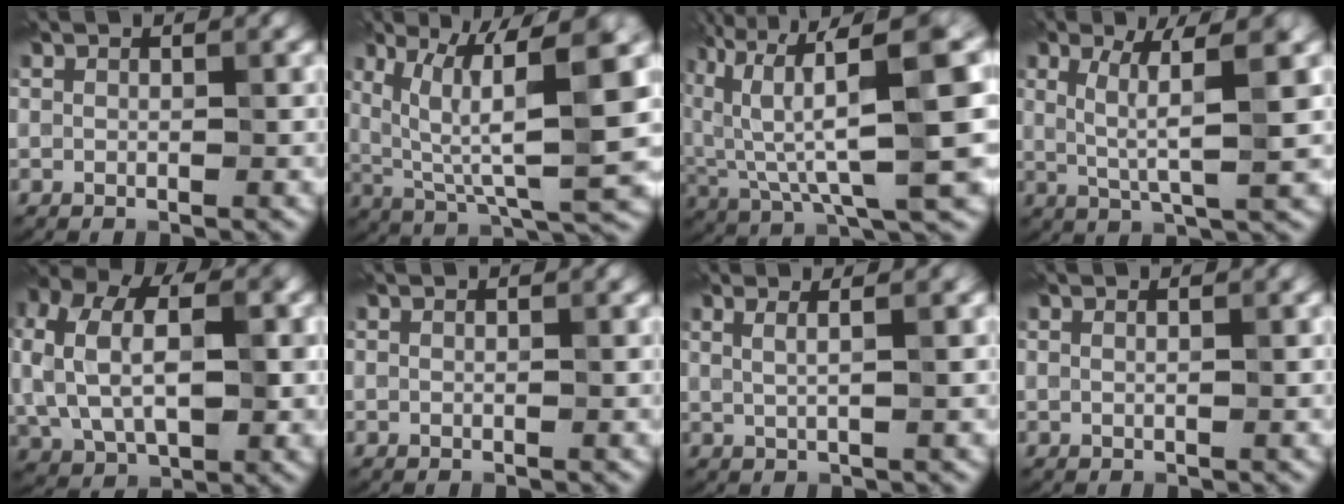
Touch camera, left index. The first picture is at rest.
{"total": 10.9, "force": [3.1, 2.7, 10.1], "torque": [-0.166, 0.001, 0.061]}
{"total": 13.8, "force": [5.2, 3.3, 12.3], "torque": [-0.207, 0.025, 0.115]}
{"total": 5.2, "force": [1.2, 0.7, 5.0], "torque": [-0.098, 0.001, 0.023]}
{"total": 10.1, "force": [0.9, 6.5, 7.7], "torque": [-0.160, 0.007, 0.024]}
{"total": 0.0}
{"total": 3.5, "force": [1.7, 1.5, 2.7], "torque": [-0.025, 0.008, -0.007]}
{"total": 1.3, "force": [0.6, 0.6, 1.0], "torque": [-0.004, -0.002, -0.005]}